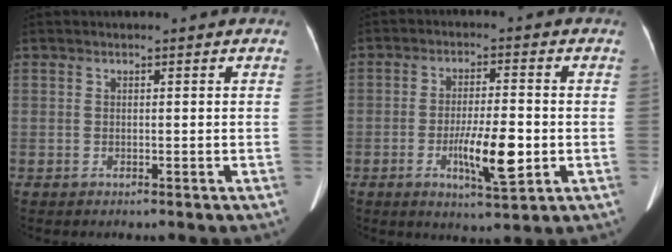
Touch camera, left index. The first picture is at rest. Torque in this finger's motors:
{"motor_torque": [0.57, 0.50, 0.17, 0.09]}